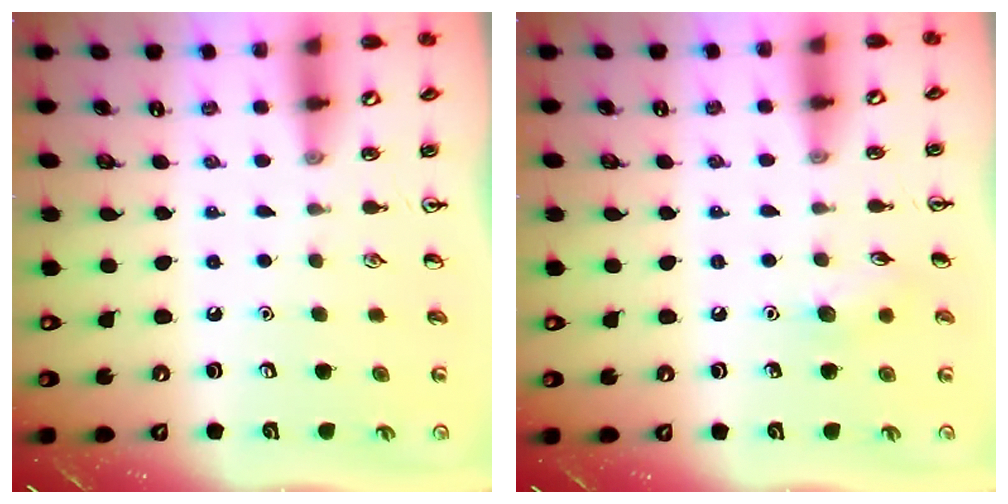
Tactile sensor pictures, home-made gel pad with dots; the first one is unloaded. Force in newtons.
{"total": 7.1, "press": 6.9, "slide": 1.6}